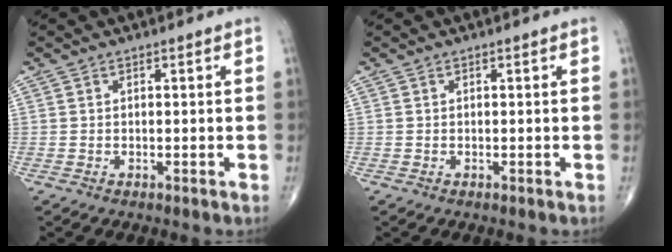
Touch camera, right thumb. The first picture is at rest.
{"total": 0.0}